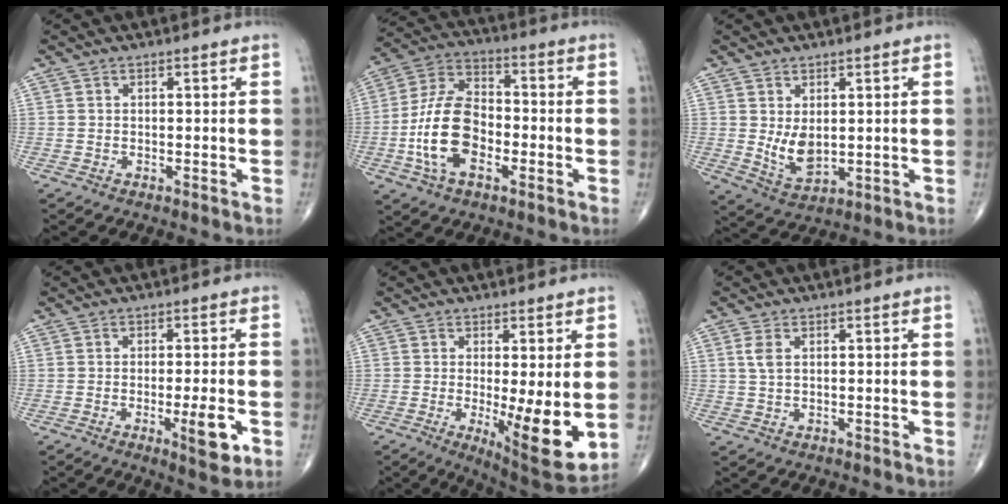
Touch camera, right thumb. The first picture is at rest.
{"total": 15.0, "force": [-3.4, 8.5, 11.9], "torque": [-0.229, 0.030, -0.069]}
{"total": 5.8, "force": [0.8, 3.3, 4.7], "torque": [-0.075, -0.017, 0.030]}
{"total": 6.4, "force": [-2.0, 1.3, 6.0], "torque": [-0.086, -0.006, -0.025]}
{"total": 11.6, "force": [-1.3, 3.0, 11.2], "torque": [-0.161, -0.034, -0.013]}
{"total": 2.7, "force": [0.9, 1.5, 2.1], "torque": [-0.046, 0.004, 0.019]}